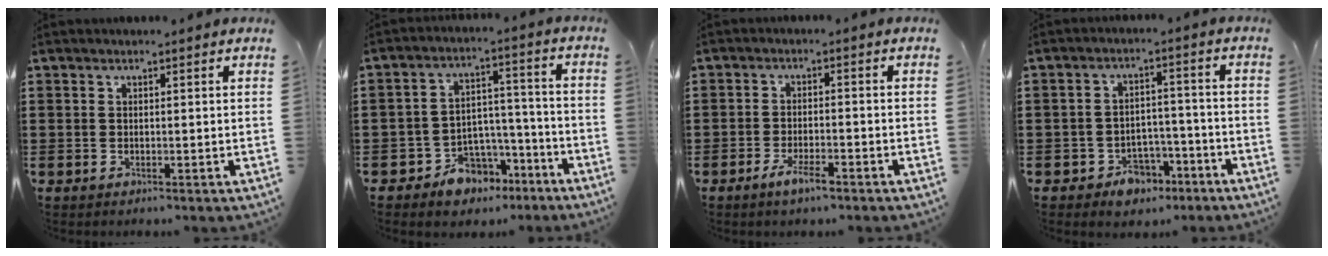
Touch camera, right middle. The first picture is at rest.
{"total": 6.9, "force": [-5.6, 3.9, 0.7], "torque": [-0.015, 0.030, -0.107]}
{"total": 3.8, "force": [-2.6, 1.1, 2.5], "torque": [-0.047, 0.004, -0.049]}
{"total": 5.0, "force": [-4.0, 2.7, 1.2], "torque": [-0.025, 0.017, -0.078]}